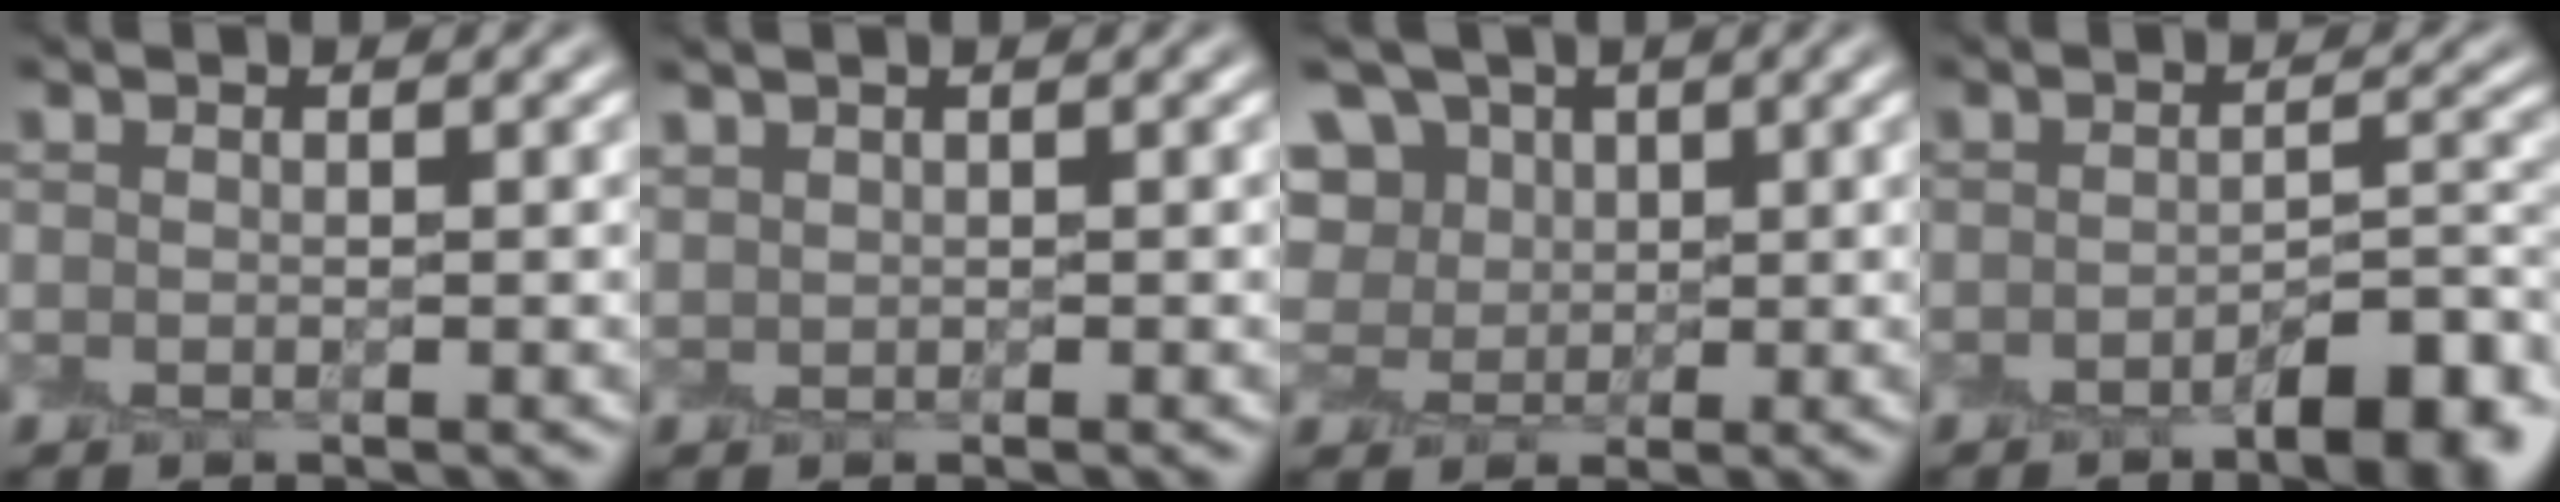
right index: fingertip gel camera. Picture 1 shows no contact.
{"total": 0.8, "force": [0.5, 0.5, -0.1], "torque": [0.003, -0.001, 0.014]}
{"total": 6.5, "force": [3.7, 4.6, 2.6], "torque": [-0.041, 0.026, 0.041]}
{"total": 5.6, "force": [-3.6, 1.4, 4.1], "torque": [-0.051, -0.001, -0.053]}